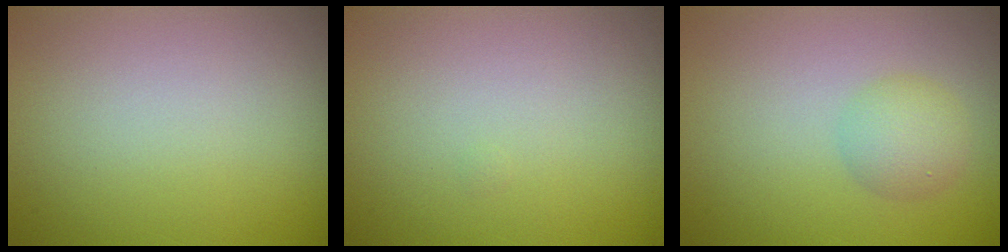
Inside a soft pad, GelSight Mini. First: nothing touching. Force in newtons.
{"total": 0.0}
{"total": 2.4, "press": 2.4, "slide": 0.0}